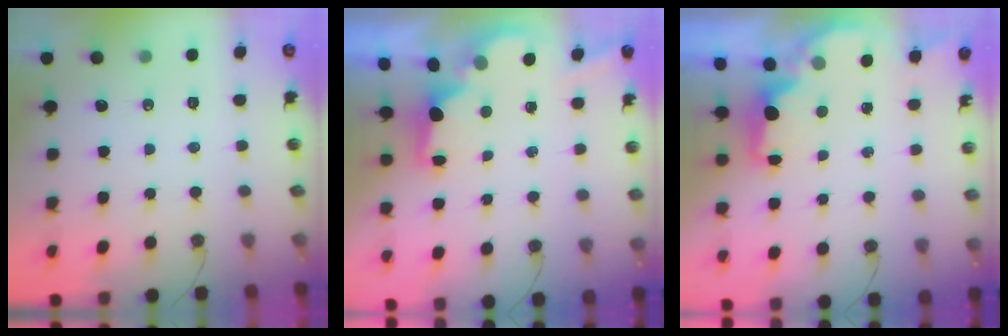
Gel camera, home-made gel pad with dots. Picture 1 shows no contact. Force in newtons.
{"total": 2.2, "press": 2.1, "slide": 0.8}
{"total": 2.2, "press": 2.1, "slide": 0.6}